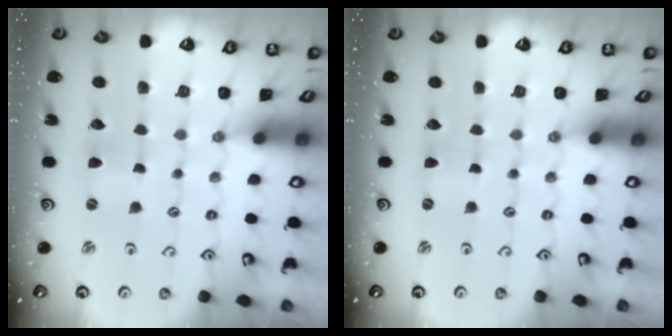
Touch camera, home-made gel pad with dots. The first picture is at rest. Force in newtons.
{"total": 0.0}